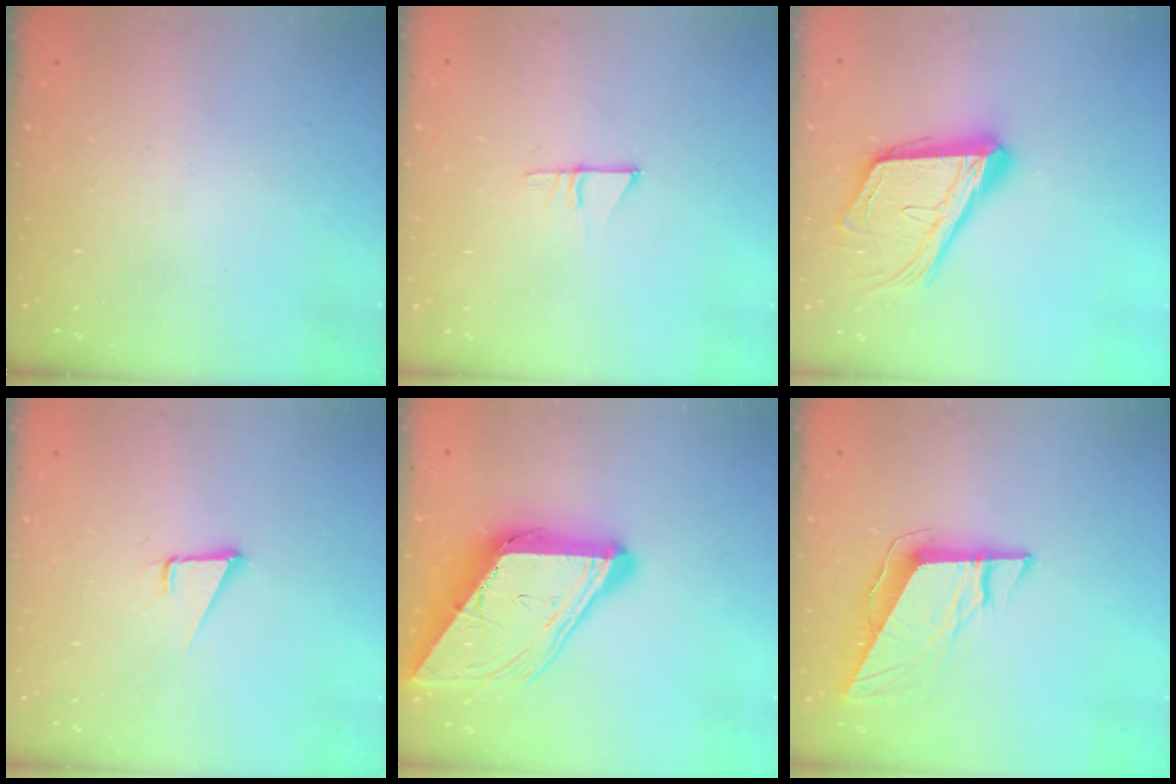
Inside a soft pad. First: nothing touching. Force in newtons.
{"total": 7.0, "press": 7.0, "slide": 0.5}
{"total": 18.5, "press": 18.2, "slide": 3.5}
{"total": 3.6, "press": 2.8, "slide": 2.3}
{"total": 18.6, "press": 18.5, "slide": 2.0}
{"total": 9.6, "press": 9.4, "slide": 1.8}